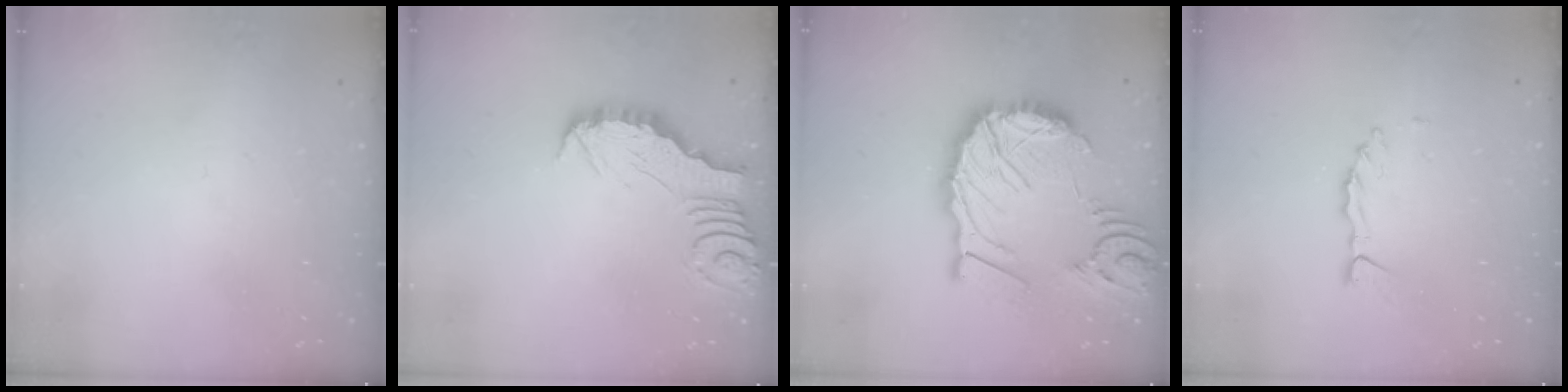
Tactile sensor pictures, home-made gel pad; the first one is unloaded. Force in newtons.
{"total": 3.0, "press": 3.0, "slide": 0.2}
{"total": 25.3, "press": 25.1, "slide": 3.2}
{"total": 0.9, "press": 0.9, "slide": 0.1}